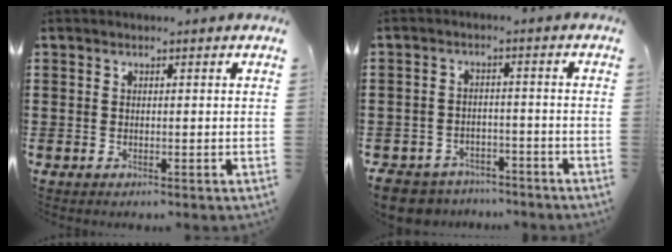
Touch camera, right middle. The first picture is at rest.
{"total": 4.9, "force": [-4.8, 1.2, 0.1], "torque": [-0.016, 0.006, -0.100]}